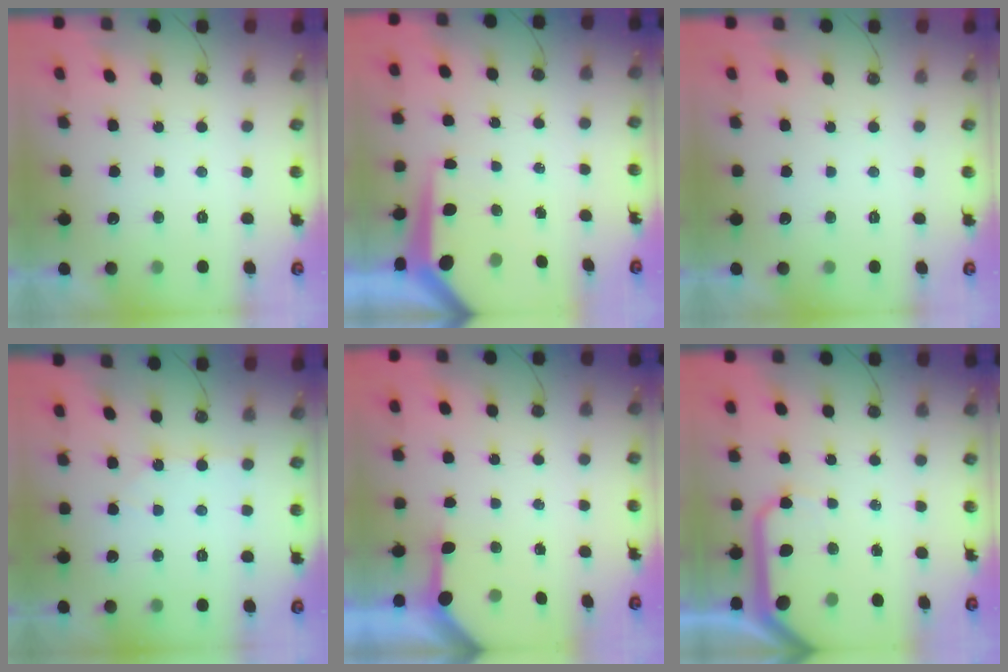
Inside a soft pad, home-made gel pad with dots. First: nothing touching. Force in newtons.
{"total": 8.3, "press": 8.3, "slide": 0.8}
{"total": 0.0}
{"total": 2.5, "press": 2.5, "slide": 0.5}
{"total": 3.2, "press": 3.2, "slide": 0.3}
{"total": 13.0, "press": 12.9, "slide": 1.5}